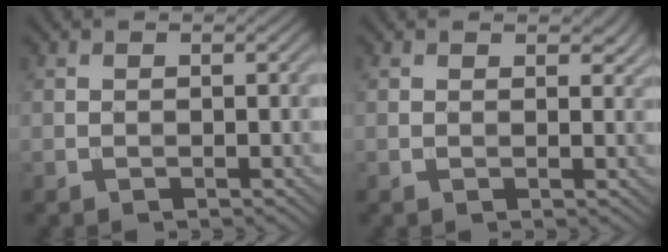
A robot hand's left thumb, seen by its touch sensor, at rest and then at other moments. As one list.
[{"total": 1.6, "force": [1.1, 0.9, 0.8], "torque": [-0.011, -0.004, 0.018]}]